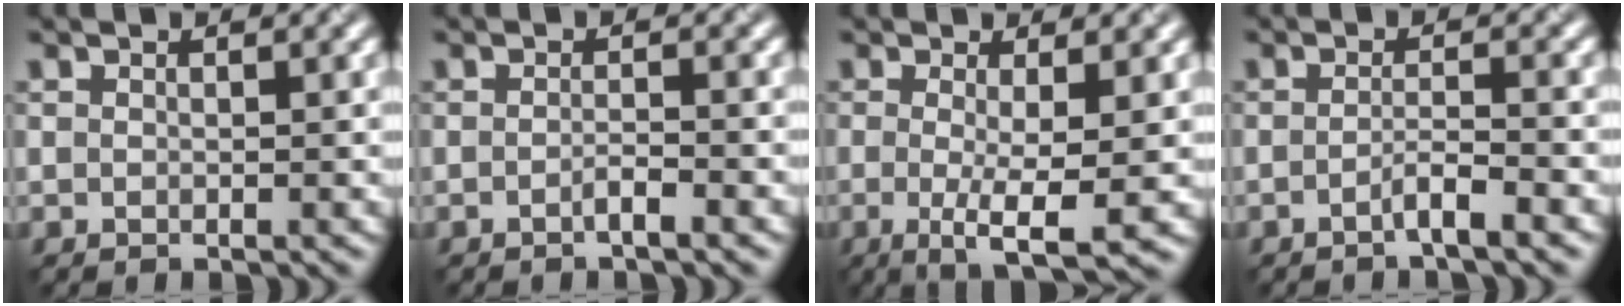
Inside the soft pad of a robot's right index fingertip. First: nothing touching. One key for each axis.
{"total": 1.7, "fx": -1.2, "fy": 0.2, "fz": 1.2, "tx": -0.015, "ty": 0.007, "tz": -0.018}
{"total": 4.9, "fx": -1.3, "fy": 0.8, "fz": 4.7, "tx": -0.073, "ty": -0.006, "tz": -0.014}
{"total": 2.4, "fx": -1.7, "fy": 0.2, "fz": 1.7, "tx": -0.024, "ty": 0.011, "tz": -0.029}